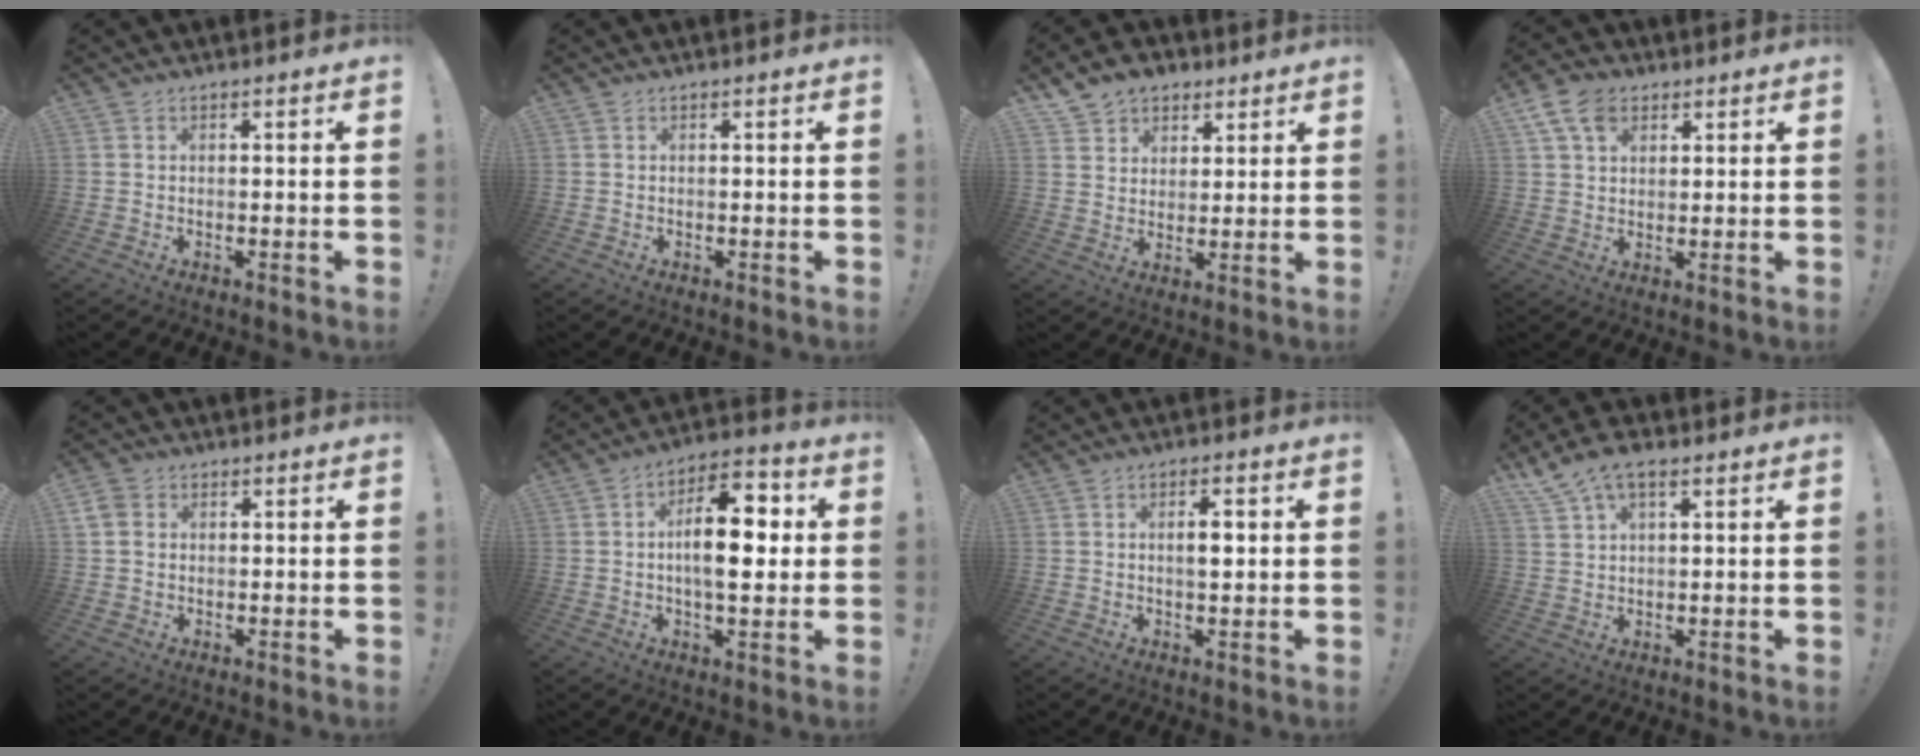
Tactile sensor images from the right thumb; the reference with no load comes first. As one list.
[{"total": 0.0}, {"total": 8.3, "force": [5.3, 6.1, 1.8], "torque": [-0.031, -0.031, 0.106]}, {"total": 8.8, "force": [4.4, 6.0, 4.7], "torque": [-0.086, -0.005, 0.088]}, {"total": 4.8, "force": [1.1, 3.9, 2.5], "torque": [-0.050, 0.004, 0.023]}, {"total": 14.9, "force": [0.8, 7.2, 13.1], "torque": [-0.197, 0.006, 0.007]}, {"total": 3.9, "force": [0.6, 1.4, 3.6], "torque": [-0.049, -0.002, 0.003]}, {"total": 7.4, "force": [4.4, 3.2, 5.0], "torque": [-0.098, -0.008, 0.087]}]